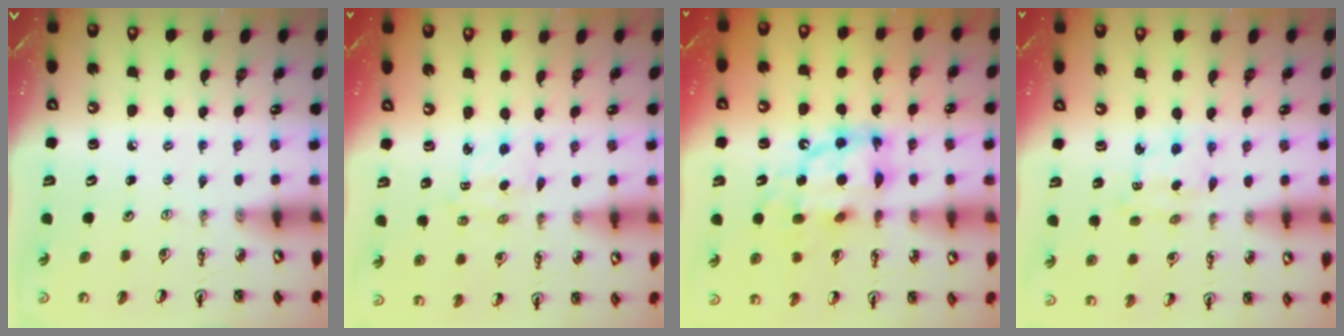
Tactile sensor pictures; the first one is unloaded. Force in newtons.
{"total": 1.9, "press": 1.8, "slide": 0.6}
{"total": 13.2, "press": 13.1, "slide": 1.1}
{"total": 2.0, "press": 1.9, "slide": 0.5}